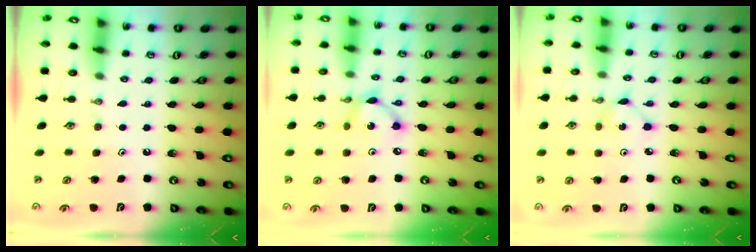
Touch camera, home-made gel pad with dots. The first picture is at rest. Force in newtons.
{"total": 6.7, "press": 6.7, "slide": 0.3}
{"total": 2.2, "press": 2.2, "slide": 0.3}